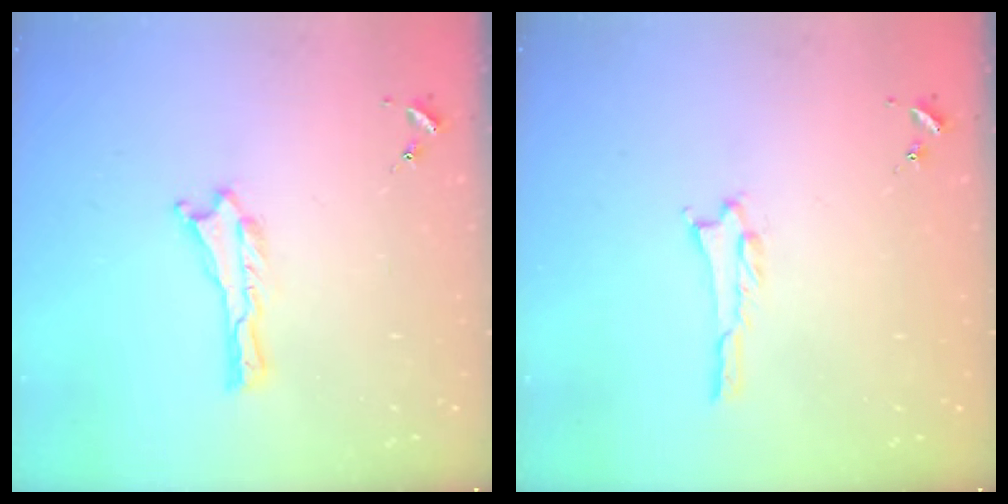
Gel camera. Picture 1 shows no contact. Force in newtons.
{"total": 1.0, "press": 1.0, "slide": 0.2}